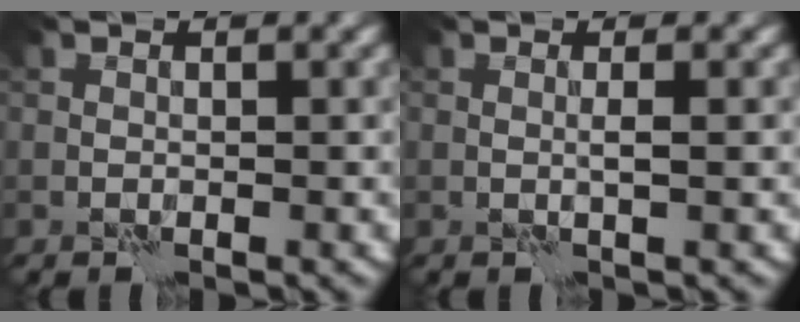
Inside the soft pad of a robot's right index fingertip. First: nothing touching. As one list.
[{"total": 1.0, "force": [0.1, 0.1, 1.0], "torque": [-0.019, 0.006, 0.000]}]